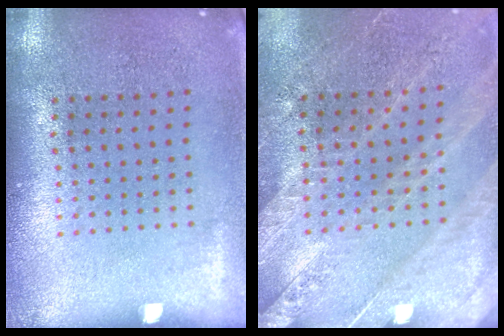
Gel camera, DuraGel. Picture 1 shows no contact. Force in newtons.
{"total": 2.6, "press": 2.6, "slide": 0.4}